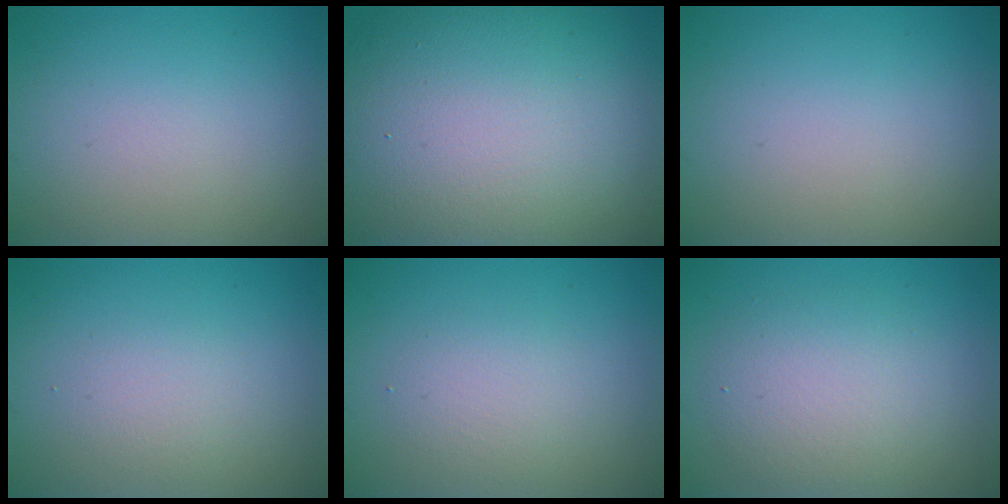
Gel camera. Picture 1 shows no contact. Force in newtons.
{"total": 19.0, "press": 19.0, "slide": 1.0}
{"total": 0.0}
{"total": 1.7, "press": 1.7, "slide": 0.2}
{"total": 2.1, "press": 2.1, "slide": 0.1}
{"total": 2.6, "press": 2.6, "slide": 0.3}